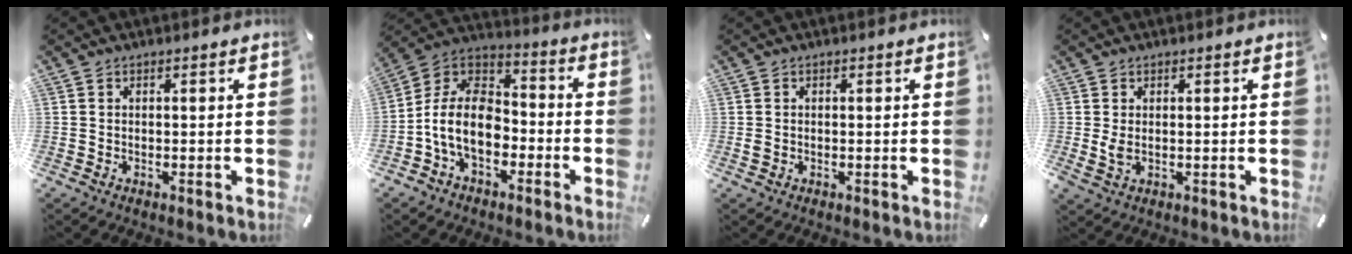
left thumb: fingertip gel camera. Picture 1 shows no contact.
{"total": 12.6, "force": [-5.2, 8.5, 7.7], "torque": [-0.181, 0.019, -0.103]}
{"total": 0.8, "force": [-0.1, 0.5, 0.6], "torque": [-0.011, 0.002, -0.003]}
{"total": 2.5, "force": [-0.1, 1.4, 2.1], "torque": [-0.045, -0.006, -0.006]}